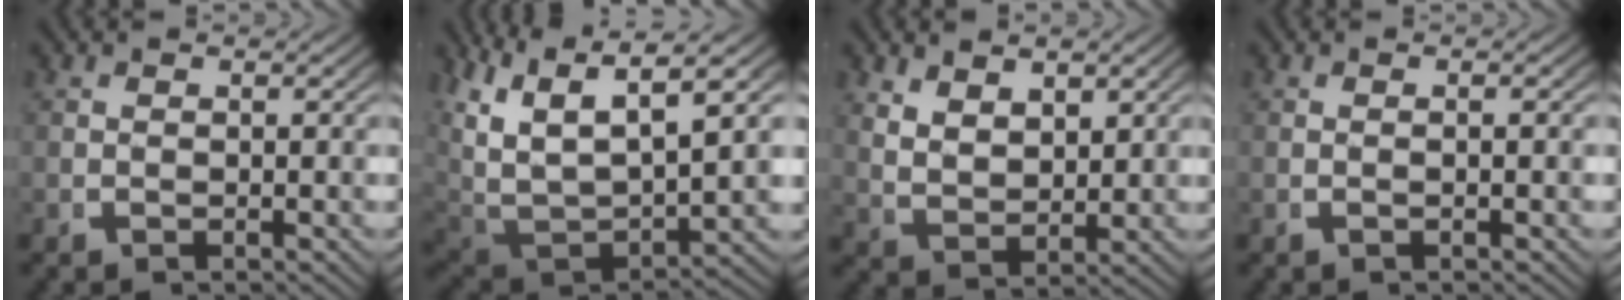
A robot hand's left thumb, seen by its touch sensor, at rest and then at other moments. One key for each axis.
{"total": 14.8, "fx": 1.1, "fy": 10.9, "fz": 10.0, "tx": -0.245, "ty": -0.059, "tz": 0.035}
{"total": 3.7, "fx": 1.8, "fy": 2.3, "fz": 2.2, "tx": -0.049, "ty": -0.016, "tz": 0.048}
{"total": 0.9, "fx": -0.2, "fy": -0.2, "fz": 0.9, "tx": -0.020, "ty": 0.003, "tz": -0.002}